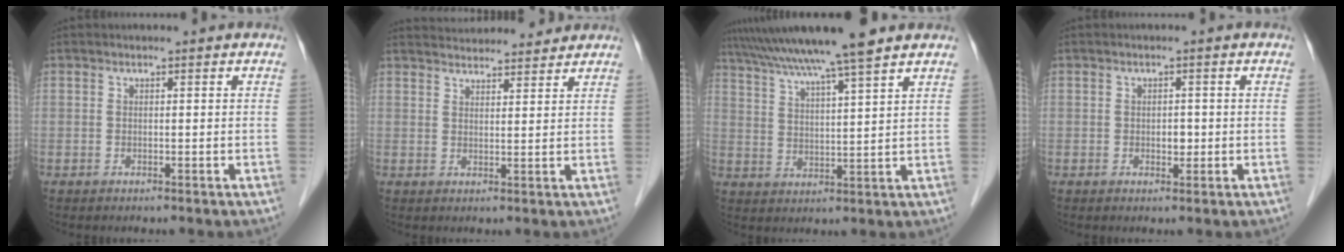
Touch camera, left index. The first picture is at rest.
{"total": 10.6, "force": [10.1, 1.8, 2.6], "torque": [-0.036, 0.023, 0.140]}
{"total": 13.0, "force": [10.9, -1.1, 7.1], "torque": [-0.127, 0.020, 0.172]}
{"total": 1.4, "force": [-0.2, 0.9, 1.0], "torque": [-0.017, 0.000, -0.001]}